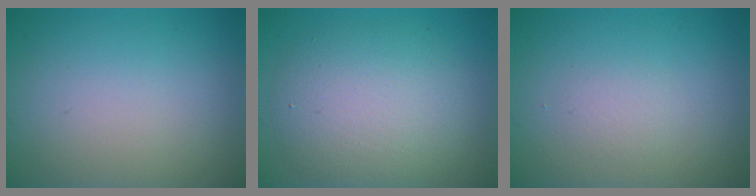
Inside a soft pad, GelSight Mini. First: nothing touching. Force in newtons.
{"total": 6.2, "press": 6.2, "slide": 0.2}
{"total": 0.9, "press": 0.9, "slide": 0.2}